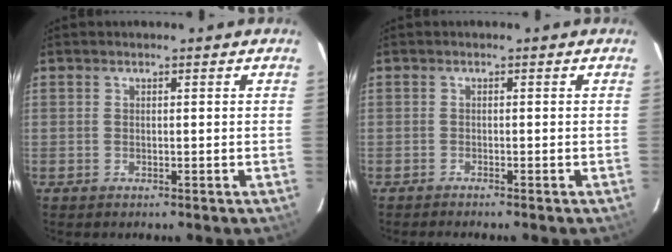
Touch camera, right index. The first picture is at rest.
{"total": 1.4, "force": [-1.3, -0.1, 0.5], "torque": [-0.015, -0.006, -0.022]}